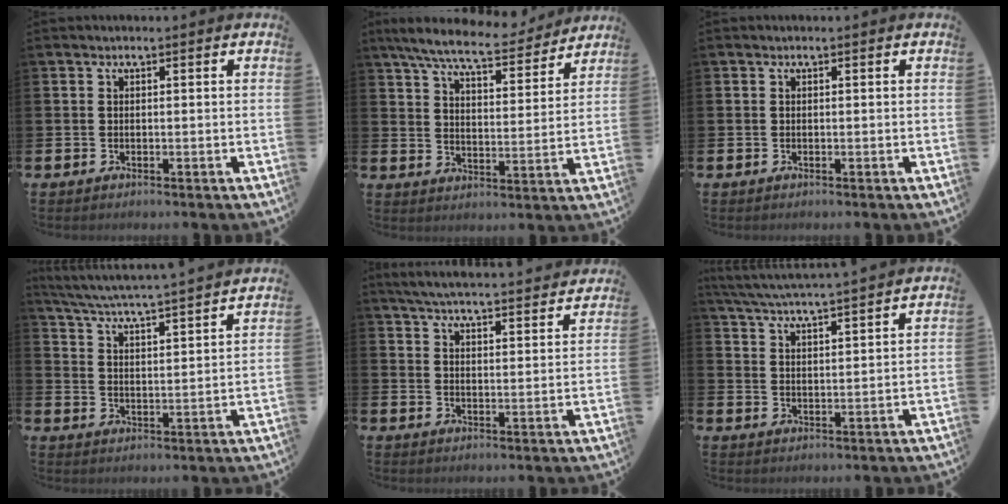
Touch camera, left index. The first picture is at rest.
{"total": 8.4, "force": [7.7, 1.2, 3.4], "torque": [-0.088, -0.042, 0.132]}
{"total": 0.0}
{"total": 5.2, "force": [4.9, -0.3, 1.5], "torque": [-0.054, -0.043, 0.080]}
{"total": 5.6, "force": [5.5, 0.2, 0.8], "torque": [-0.035, -0.044, 0.095]}
{"total": 5.4, "force": [5.3, -0.4, 1.2], "torque": [-0.045, -0.038, 0.093]}